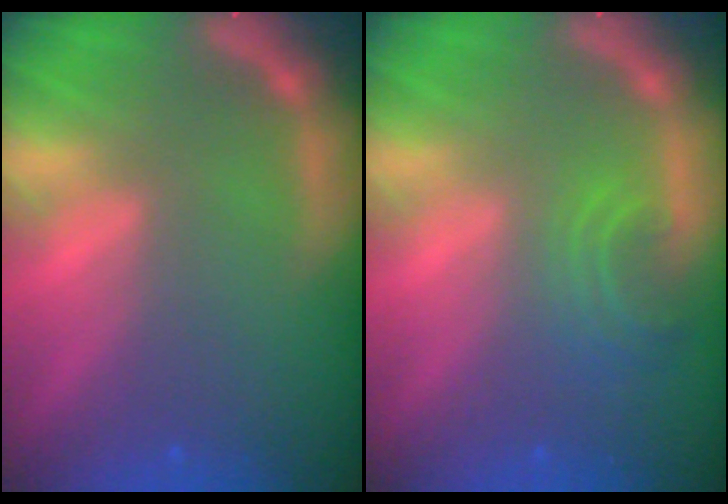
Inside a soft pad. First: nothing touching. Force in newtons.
{"total": 2.9}